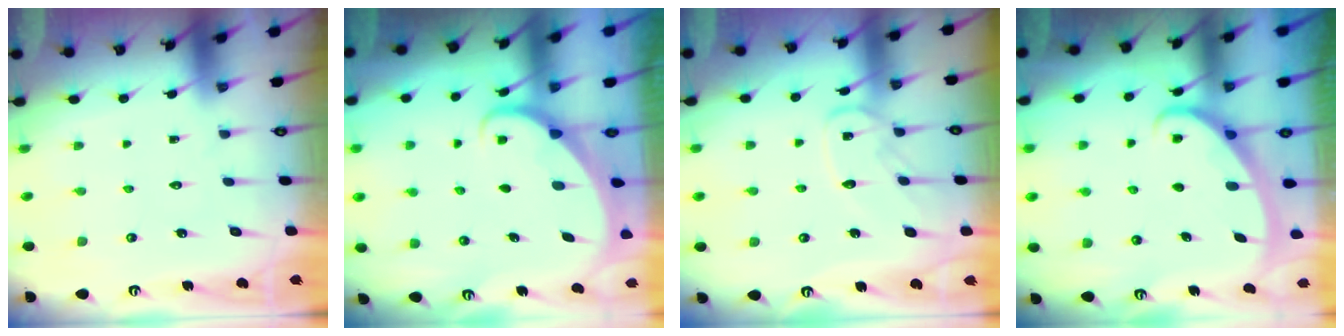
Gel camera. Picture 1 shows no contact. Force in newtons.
{"total": 1.7, "press": 1.7, "slide": 0.1}
{"total": 10.8, "press": 10.7, "slide": 0.8}
{"total": 3.0, "press": 3.0, "slide": 0.4}